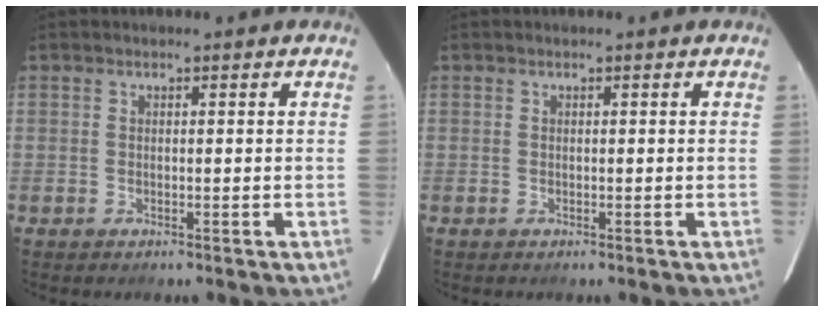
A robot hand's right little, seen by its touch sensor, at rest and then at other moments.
{"total": 0.0}